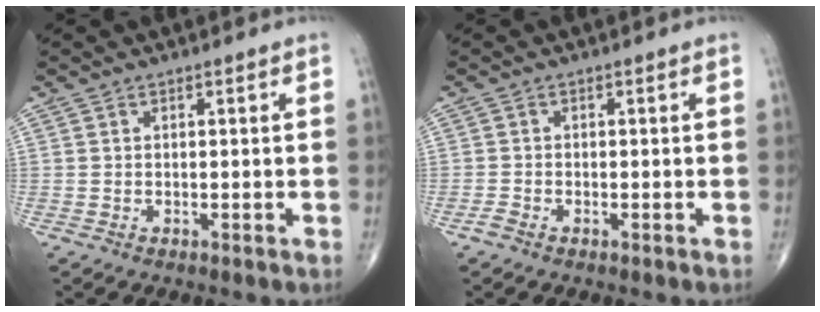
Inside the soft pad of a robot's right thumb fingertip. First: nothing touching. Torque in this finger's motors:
{"motor_torque": [1.80, 1.66, -0.05, -0.17, -0.01]}